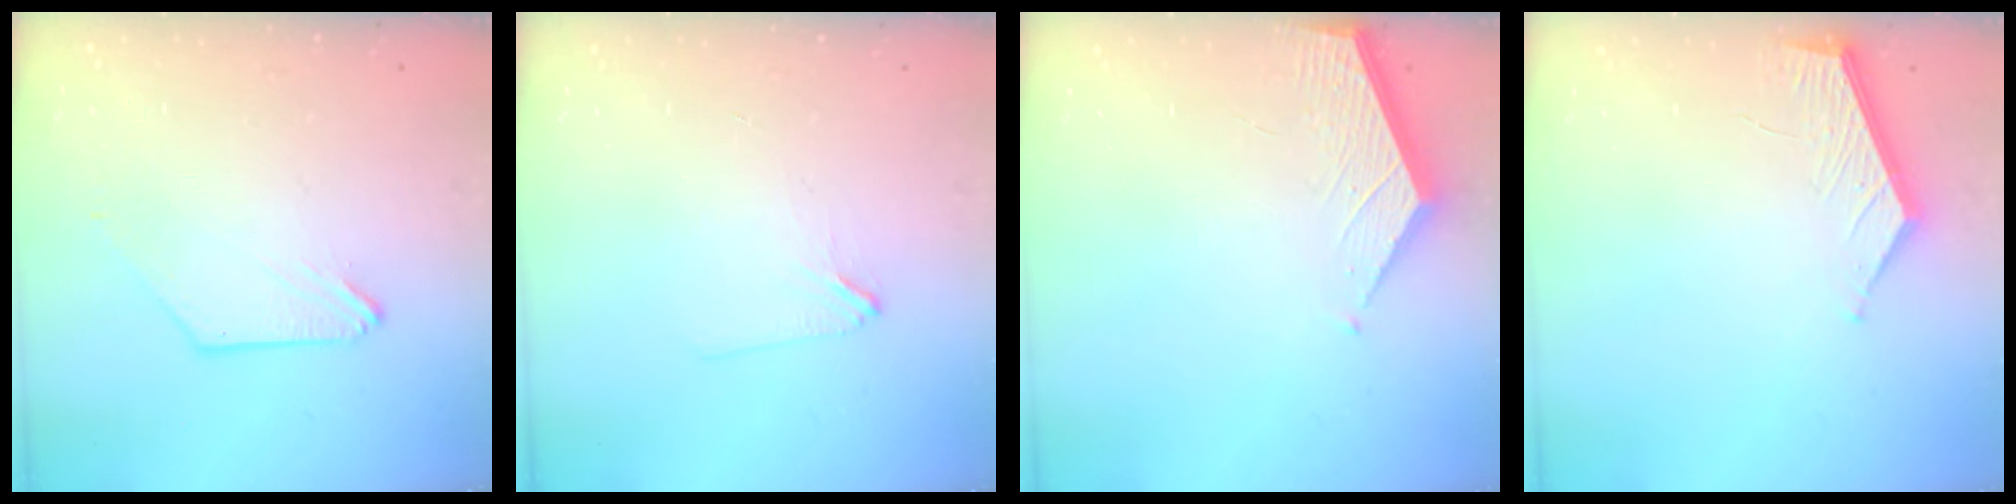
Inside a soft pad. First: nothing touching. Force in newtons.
{"total": 1.6, "press": 1.5, "slide": 0.3}
{"total": 1.9, "press": 1.9, "slide": 0.2}
{"total": 5.0, "press": 5.0, "slide": 0.3}